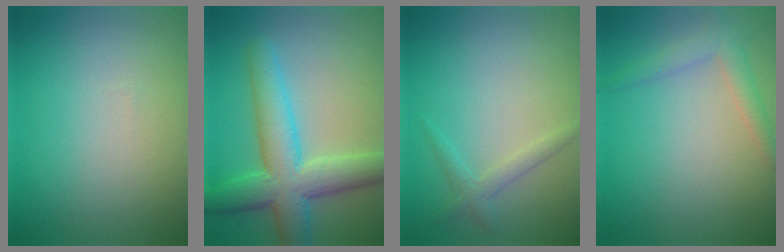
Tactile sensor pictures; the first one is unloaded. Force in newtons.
{"total": 7.7, "press": 7.7, "slide": 0.5}
{"total": 1.6, "press": 1.6, "slide": 0.1}
{"total": 2.3, "press": 2.3, "slide": 0.1}